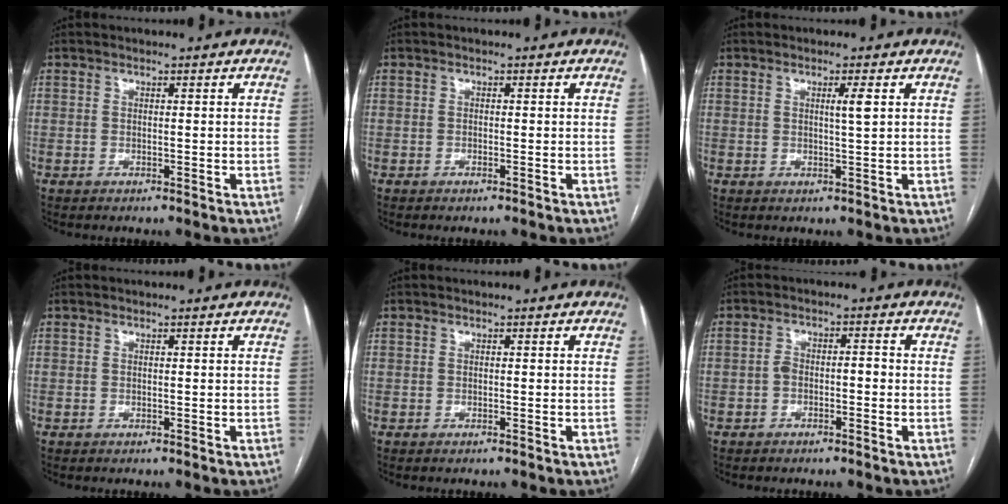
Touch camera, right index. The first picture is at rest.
{"total": 0.6, "force": [-0.5, 0.1, 0.4], "torque": [-0.010, -0.001, -0.005]}
{"total": 2.3, "force": [0.8, -0.2, 2.1], "torque": [-0.039, -0.004, 0.013]}
{"total": 0.0}
{"total": 0.0}
{"total": 2.8, "force": [-0.9, 1.4, 2.3], "torque": [-0.040, 0.018, -0.013]}